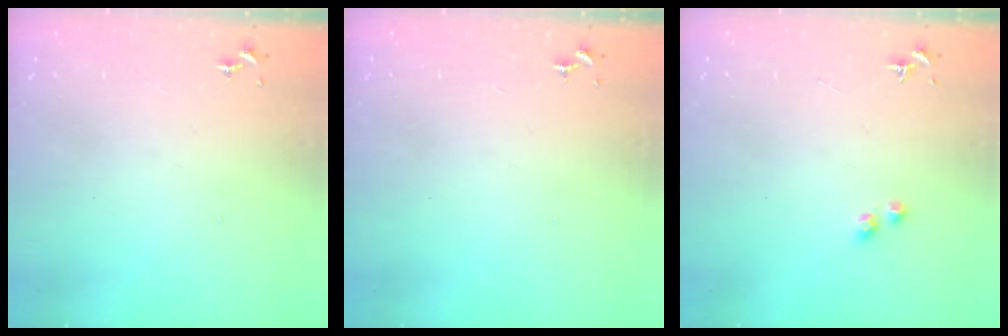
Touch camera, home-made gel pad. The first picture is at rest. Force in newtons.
{"total": 0.0}
{"total": 2.7, "press": 2.6, "slide": 0.9}